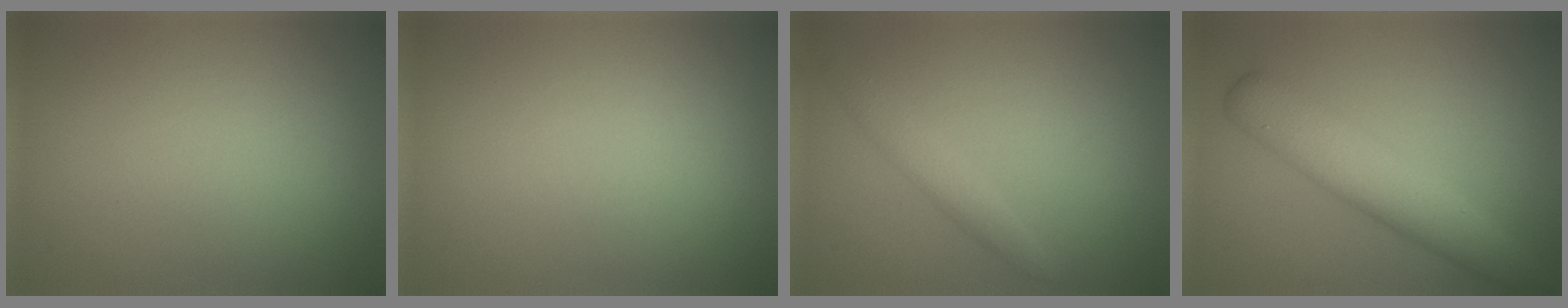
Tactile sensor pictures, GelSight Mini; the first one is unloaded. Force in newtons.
{"total": 0.0}
{"total": 1.9, "press": 1.9, "slide": 0.1}
{"total": 5.6, "press": 5.6, "slide": 0.3}